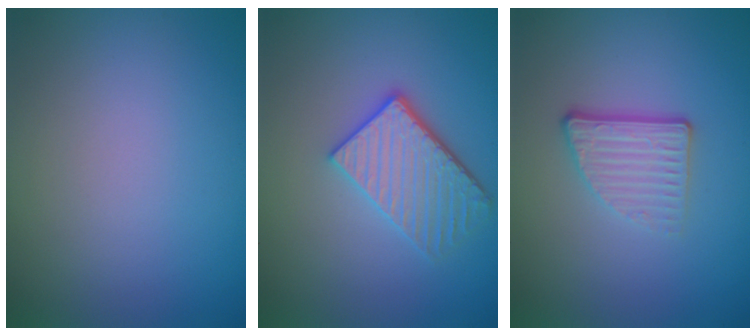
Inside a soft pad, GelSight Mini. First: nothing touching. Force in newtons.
{"total": 3.9, "press": 3.4, "slide": 2.0}
{"total": 3.4, "press": 2.4, "slide": 2.4}